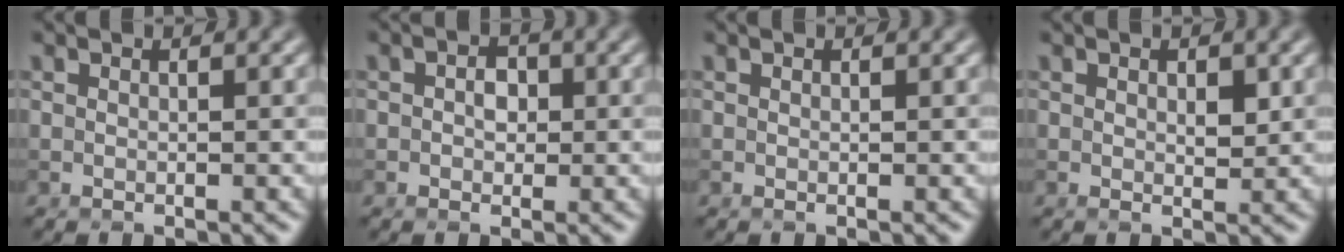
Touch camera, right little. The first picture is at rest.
{"total": 1.6, "force": [0.0, 1.2, 1.0], "torque": [-0.014, 0.000, -0.003]}
{"total": 0.0}
{"total": 1.3, "force": [0.4, 0.7, 1.1], "torque": [-0.013, -0.004, 0.007]}